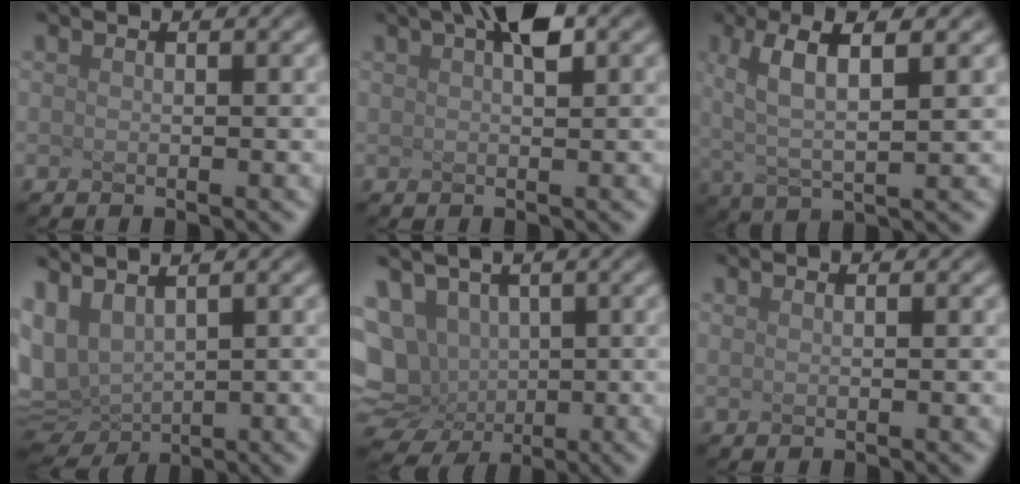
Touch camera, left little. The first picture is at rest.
{"total": 2.1, "force": [0.8, -0.3, 1.9], "torque": [-0.050, 0.008, 0.043]}
{"total": 4.1, "force": [0.9, 0.5, 3.9], "torque": [-0.113, 0.001, 0.053]}
{"total": 5.2, "force": [0.6, 2.8, 4.4], "torque": [-0.127, -0.002, 0.078]}
{"total": 7.6, "force": [-0.6, 6.5, 3.9], "torque": [-0.111, 0.002, 0.047]}
{"total": 0.6, "force": [0.3, 0.3, 0.5], "torque": [-0.002, 0.010, -0.001]}